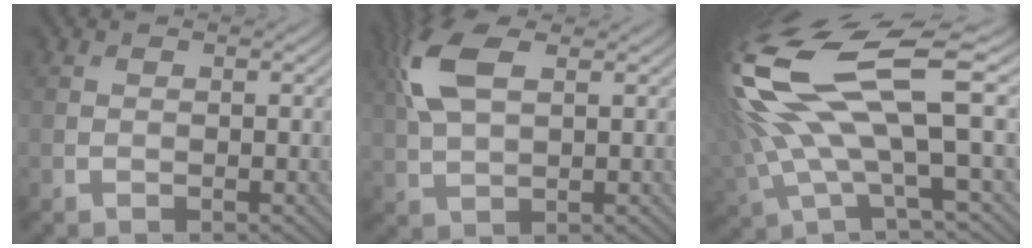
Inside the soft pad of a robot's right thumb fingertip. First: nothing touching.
{"total": 8.6, "force": [3.1, 4.1, 7.0], "torque": [-0.186, 0.019, 0.059]}
{"total": 17.0, "force": [3.0, 5.1, 15.9], "torque": [-0.377, 0.000, 0.064]}